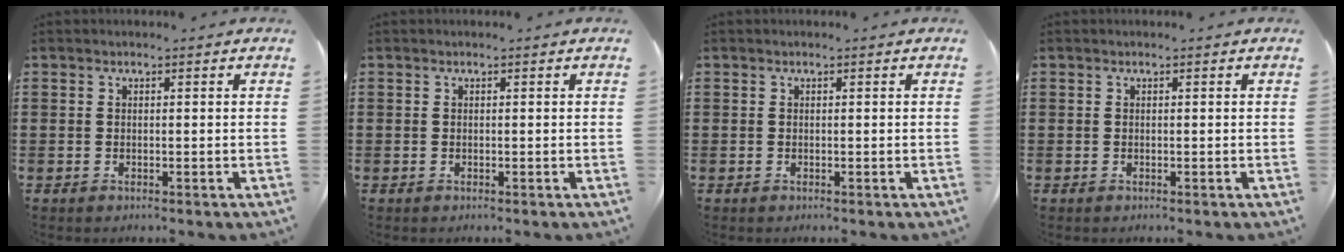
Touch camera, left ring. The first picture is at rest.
{"total": 0.0}
{"total": 0.0}
{"total": 0.0}